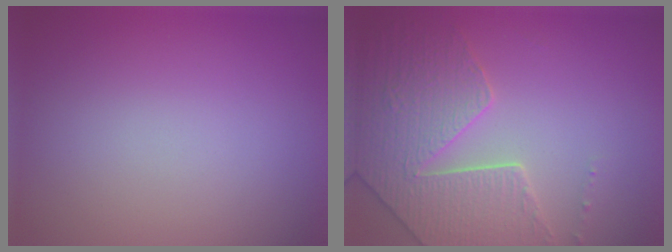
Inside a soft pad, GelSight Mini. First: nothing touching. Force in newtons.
{"total": 4.6, "press": 4.4, "slide": 1.2}